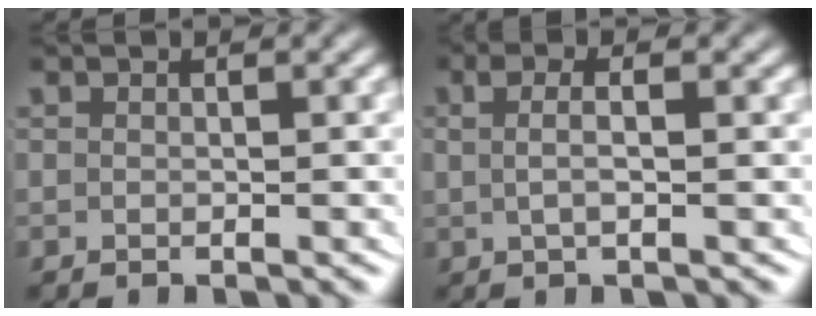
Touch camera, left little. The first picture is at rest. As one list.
[{"total": 2.2, "force": [0.3, 0.5, 2.1], "torque": [-0.036, 0.002, 0.004]}]